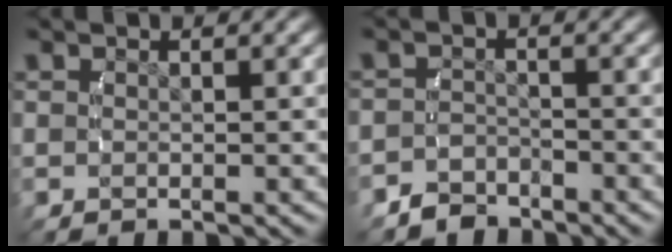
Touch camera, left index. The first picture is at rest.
{"total": 2.9, "force": [-2.6, 1.2, 0.1], "torque": [-0.001, -0.013, -0.044]}